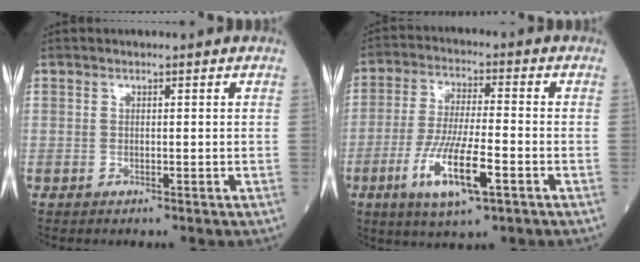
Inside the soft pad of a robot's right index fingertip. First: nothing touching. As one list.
[{"total": 11.2, "force": [-4.5, 1.6, 10.2], "torque": [-0.202, -0.017, -0.080]}]